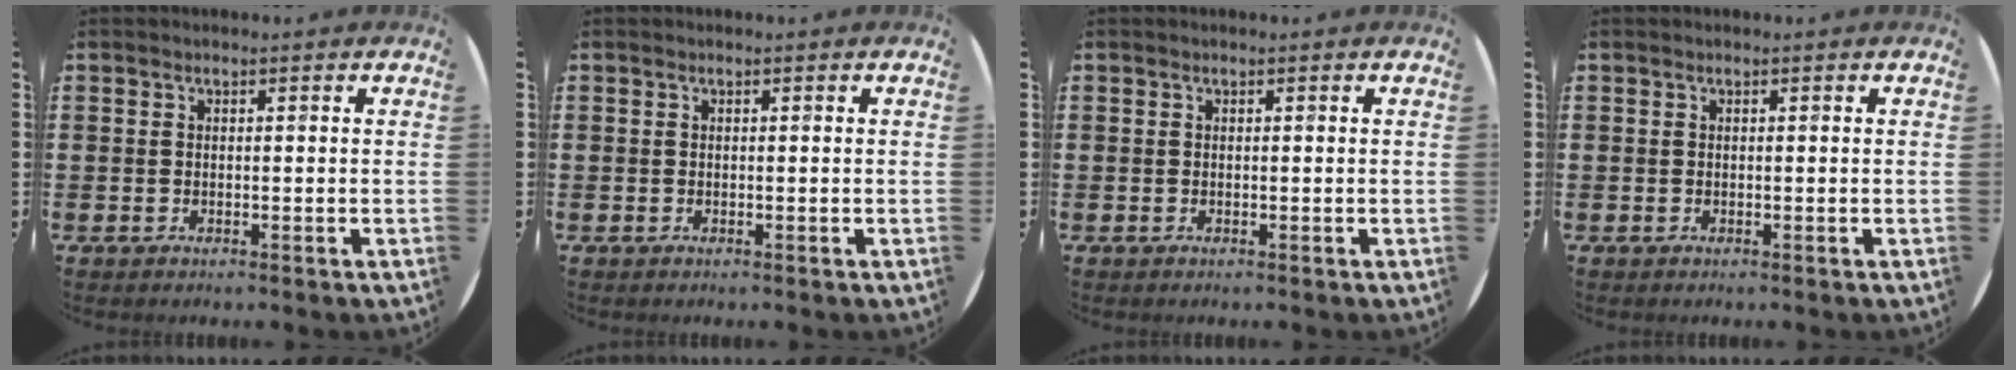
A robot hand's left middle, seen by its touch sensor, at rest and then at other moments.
{"total": 0.0}
{"total": 0.0}
{"total": 0.0}